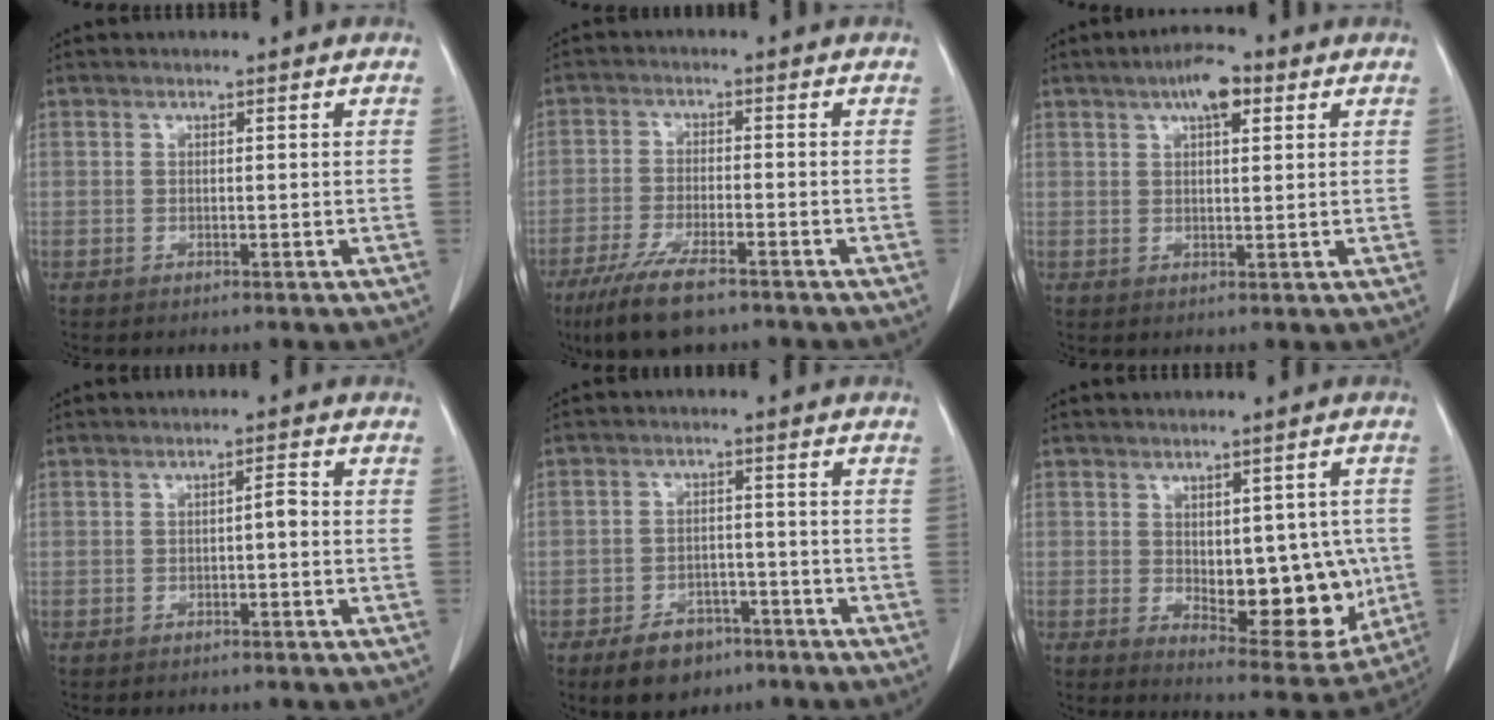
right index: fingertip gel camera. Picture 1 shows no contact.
{"total": 9.1, "force": [-6.5, 1.9, 6.2], "torque": [-0.116, -0.020, -0.108]}
{"total": 5.2, "force": [2.7, 1.6, 4.1], "torque": [-0.072, 0.010, 0.041]}
{"total": 1.6, "force": [-0.3, 0.3, 1.5], "torque": [-0.021, 0.004, -0.006]}
{"total": 6.8, "force": [-4.4, 4.2, 3.0], "torque": [-0.054, 0.003, -0.065]}
{"total": 12.7, "force": [-1.0, 5.8, 11.3], "torque": [-0.133, -0.002, 0.009]}